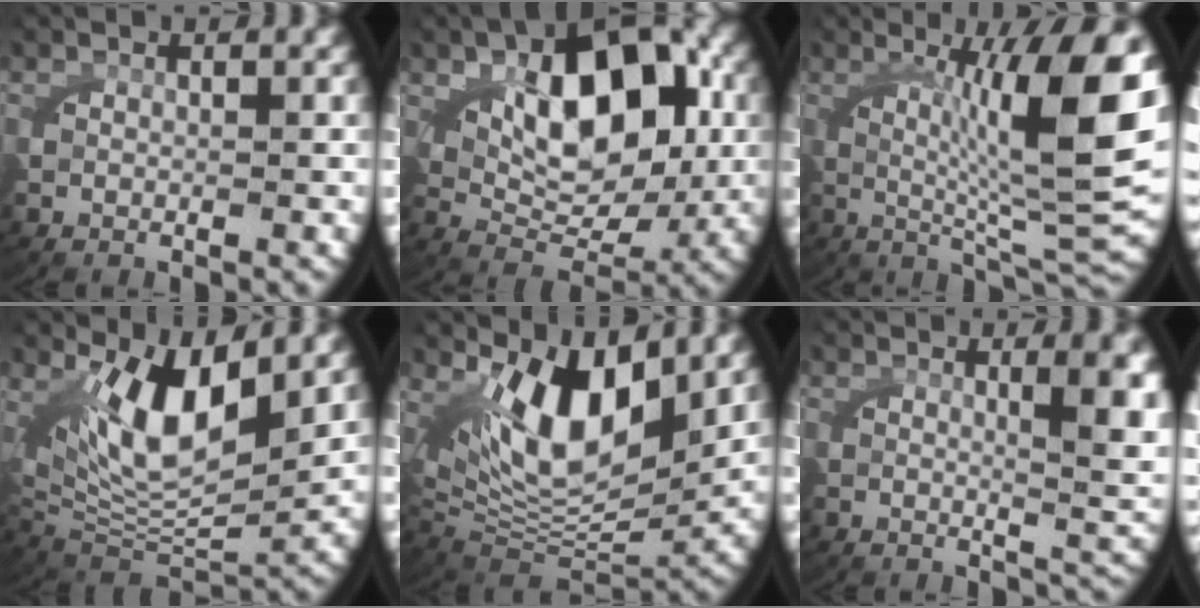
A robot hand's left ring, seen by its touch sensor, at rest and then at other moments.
{"total": 10.3, "force": [2.5, 5.8, 8.2], "torque": [-0.136, -0.002, 0.045]}
{"total": 12.4, "force": [1.1, 3.6, 11.8], "torque": [-0.165, 0.002, 0.024]}
{"total": 10.5, "force": [2.2, 5.9, 8.4], "torque": [-0.179, -0.020, 0.050]}
{"total": 11.6, "force": [2.5, 6.8, 9.1], "torque": [-0.185, -0.024, 0.055]}
{"total": 4.8, "force": [1.0, 1.0, 4.6], "torque": [-0.061, -0.010, 0.021]}